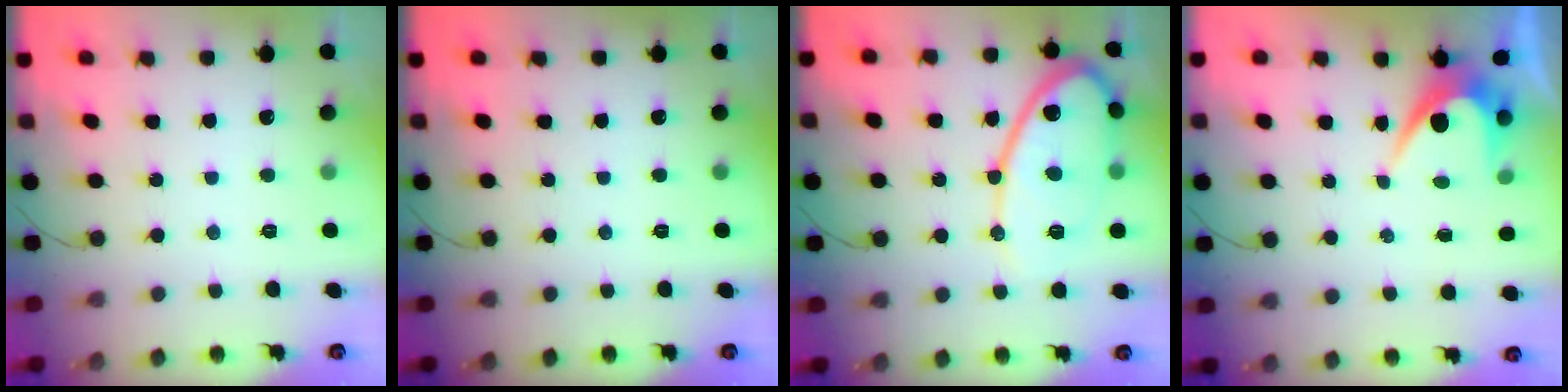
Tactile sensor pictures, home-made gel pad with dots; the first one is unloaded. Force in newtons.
{"total": 0.0}
{"total": 14.7, "press": 14.6, "slide": 1.3}
{"total": 5.0, "press": 5.0, "slide": 0.4}